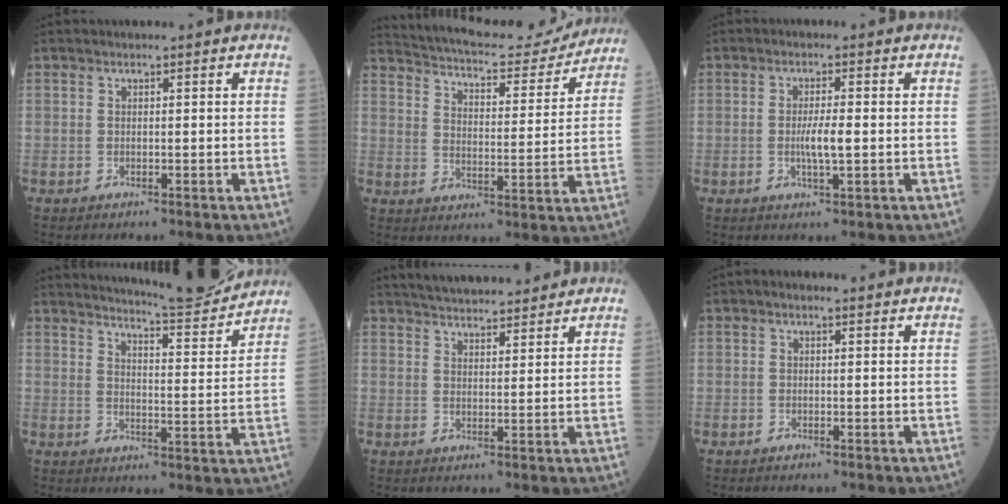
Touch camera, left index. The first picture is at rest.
{"total": 16.7, "force": [15.6, 3.5, 4.7], "torque": [-0.075, -0.001, 0.213]}
{"total": 3.6, "force": [-0.4, 0.3, 3.5], "torque": [-0.070, -0.004, -0.007]}
{"total": 13.6, "force": [13.1, -0.2, 3.9], "torque": [-0.060, -0.026, 0.175]}
{"total": 12.1, "force": [11.1, 2.3, 4.2], "torque": [-0.059, 0.023, 0.161]}
{"total": 1.0, "force": [0.5, 0.4, 0.7], "torque": [-0.015, 0.009, 0.004]}